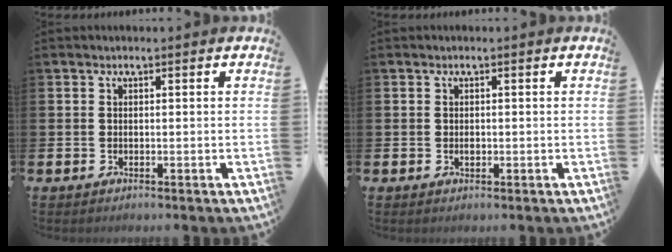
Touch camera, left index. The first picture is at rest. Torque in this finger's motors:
{"motor_torque": [0.30, 0.20, 0.00, 0.00]}